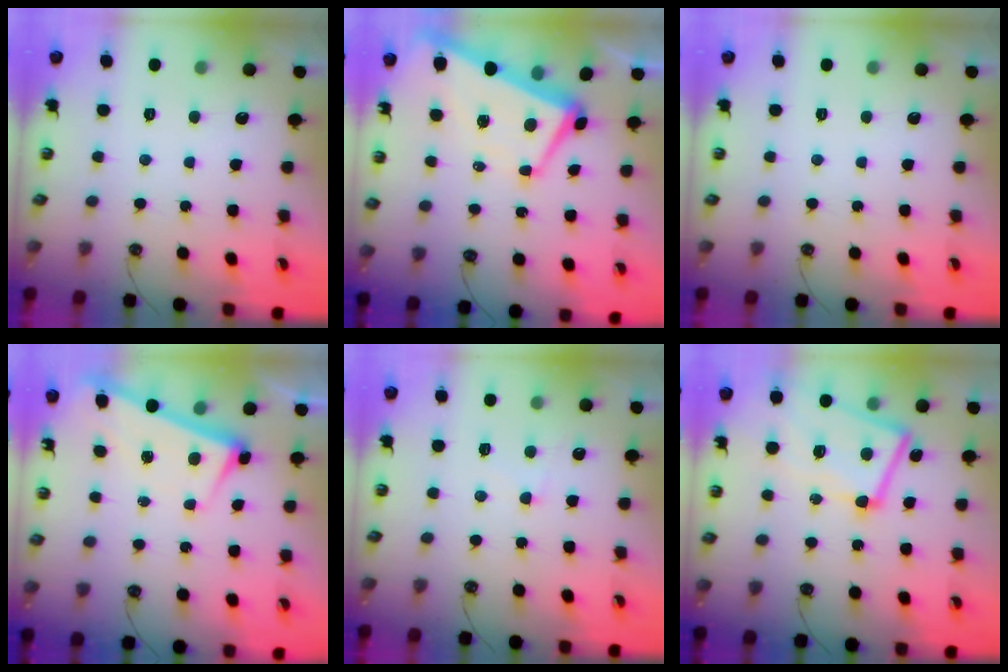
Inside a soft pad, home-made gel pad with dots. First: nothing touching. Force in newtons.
{"total": 1.9, "press": 1.7, "slide": 1.0}
{"total": 0.0}
{"total": 2.7, "press": 2.6, "slide": 0.7}
{"total": 2.4, "press": 2.2, "slide": 1.0}
{"total": 9.6, "press": 9.5, "slide": 1.7}